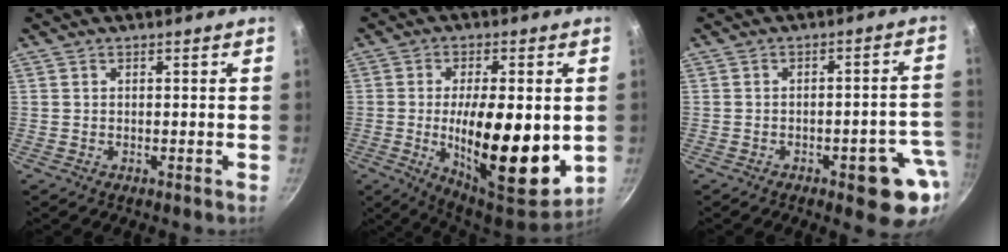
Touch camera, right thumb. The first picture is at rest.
{"total": 19.4, "force": [-1.7, 7.2, 18.0], "torque": [-0.262, -0.016, -0.023]}
{"total": 10.5, "force": [-4.2, 3.9, 8.9], "torque": [-0.065, 0.029, -0.048]}